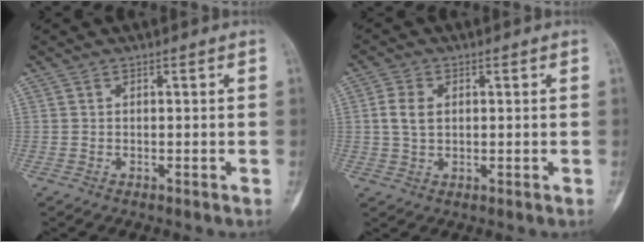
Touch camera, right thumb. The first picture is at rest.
{"total": 4.2, "force": [0.7, 2.8, 3.1], "torque": [-0.063, -0.001, 0.013]}